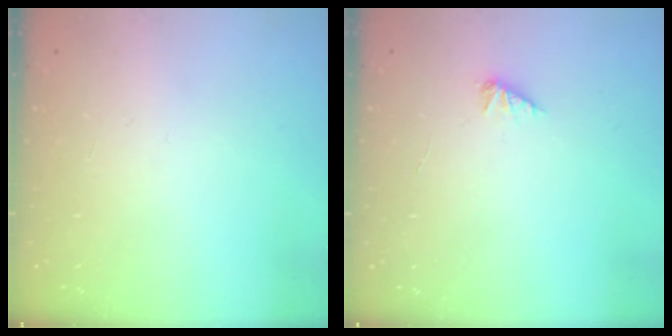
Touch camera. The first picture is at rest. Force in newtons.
{"total": 2.0, "press": 2.0, "slide": 0.3}